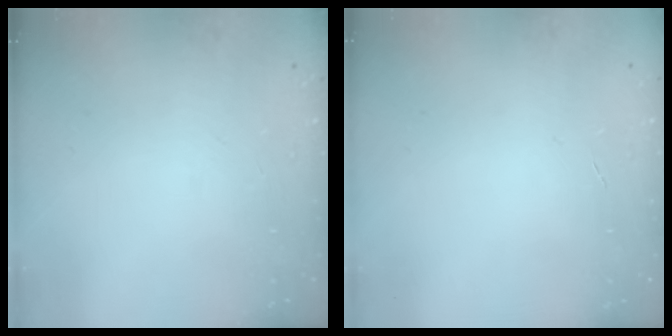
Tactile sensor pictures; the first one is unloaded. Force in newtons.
{"total": 0.0}